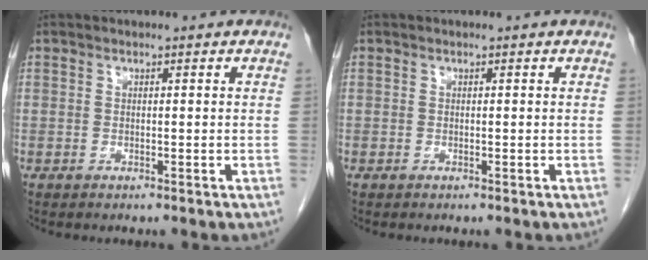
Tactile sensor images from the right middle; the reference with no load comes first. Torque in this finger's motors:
{"motor_torque": [0.20, -0.24, 0.08, 0.01]}